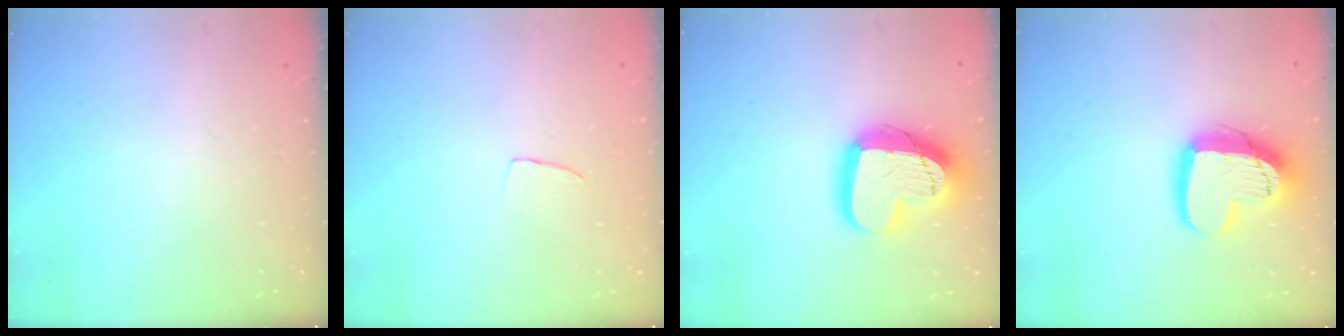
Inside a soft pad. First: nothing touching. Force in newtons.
{"total": 3.7, "press": 3.7, "slide": 0.2}
{"total": 19.5, "press": 19.4, "slide": 1.4}
{"total": 16.2, "press": 16.1, "slide": 1.3}